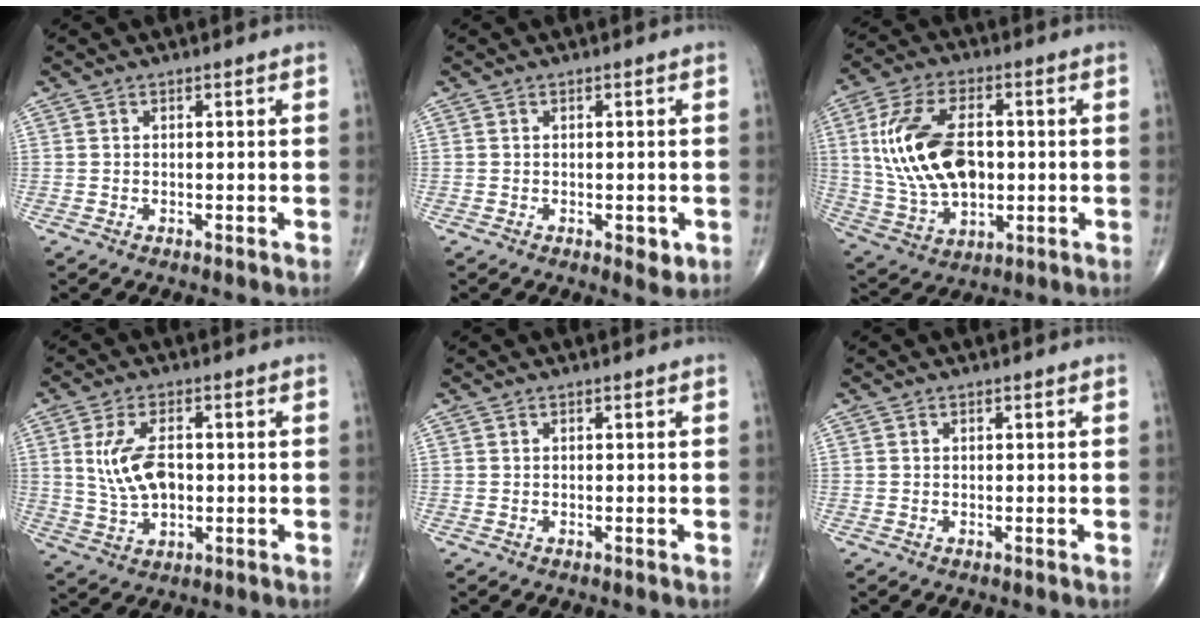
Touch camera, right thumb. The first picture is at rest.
{"total": 2.6, "force": [-0.7, 1.3, 2.1], "torque": [-0.019, -0.003, -0.007]}
{"total": 18.3, "force": [1.3, 10.9, 14.7], "torque": [-0.270, -0.001, 0.032]}
{"total": 8.9, "force": [0.8, 4.8, 7.4], "torque": [-0.141, -0.002, 0.021]}
{"total": 0.0}
{"total": 0.0}